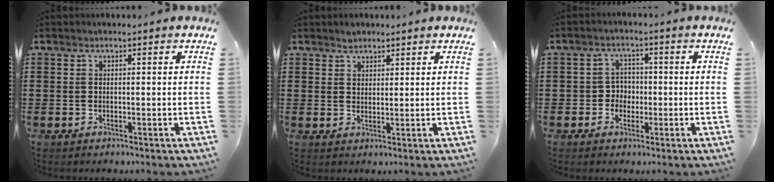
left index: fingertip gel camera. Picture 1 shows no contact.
{"total": 2.1, "force": [1.8, 1.1, 0.0], "torque": [0.003, 0.000, 0.033]}
{"total": 3.2, "force": [-0.8, 2.8, 1.3], "torque": [-0.036, 0.005, -0.019]}